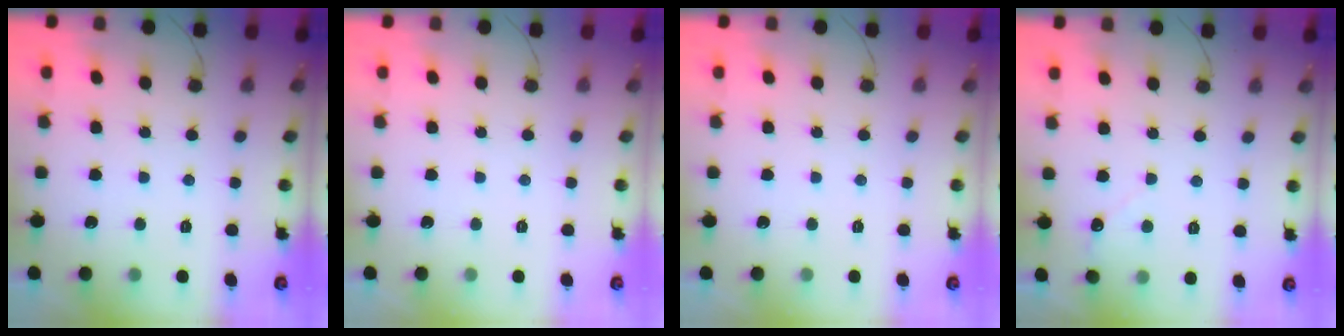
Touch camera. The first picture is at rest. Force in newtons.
{"total": 0.0}
{"total": 0.0}
{"total": 2.7, "press": 2.7, "slide": 0.3}